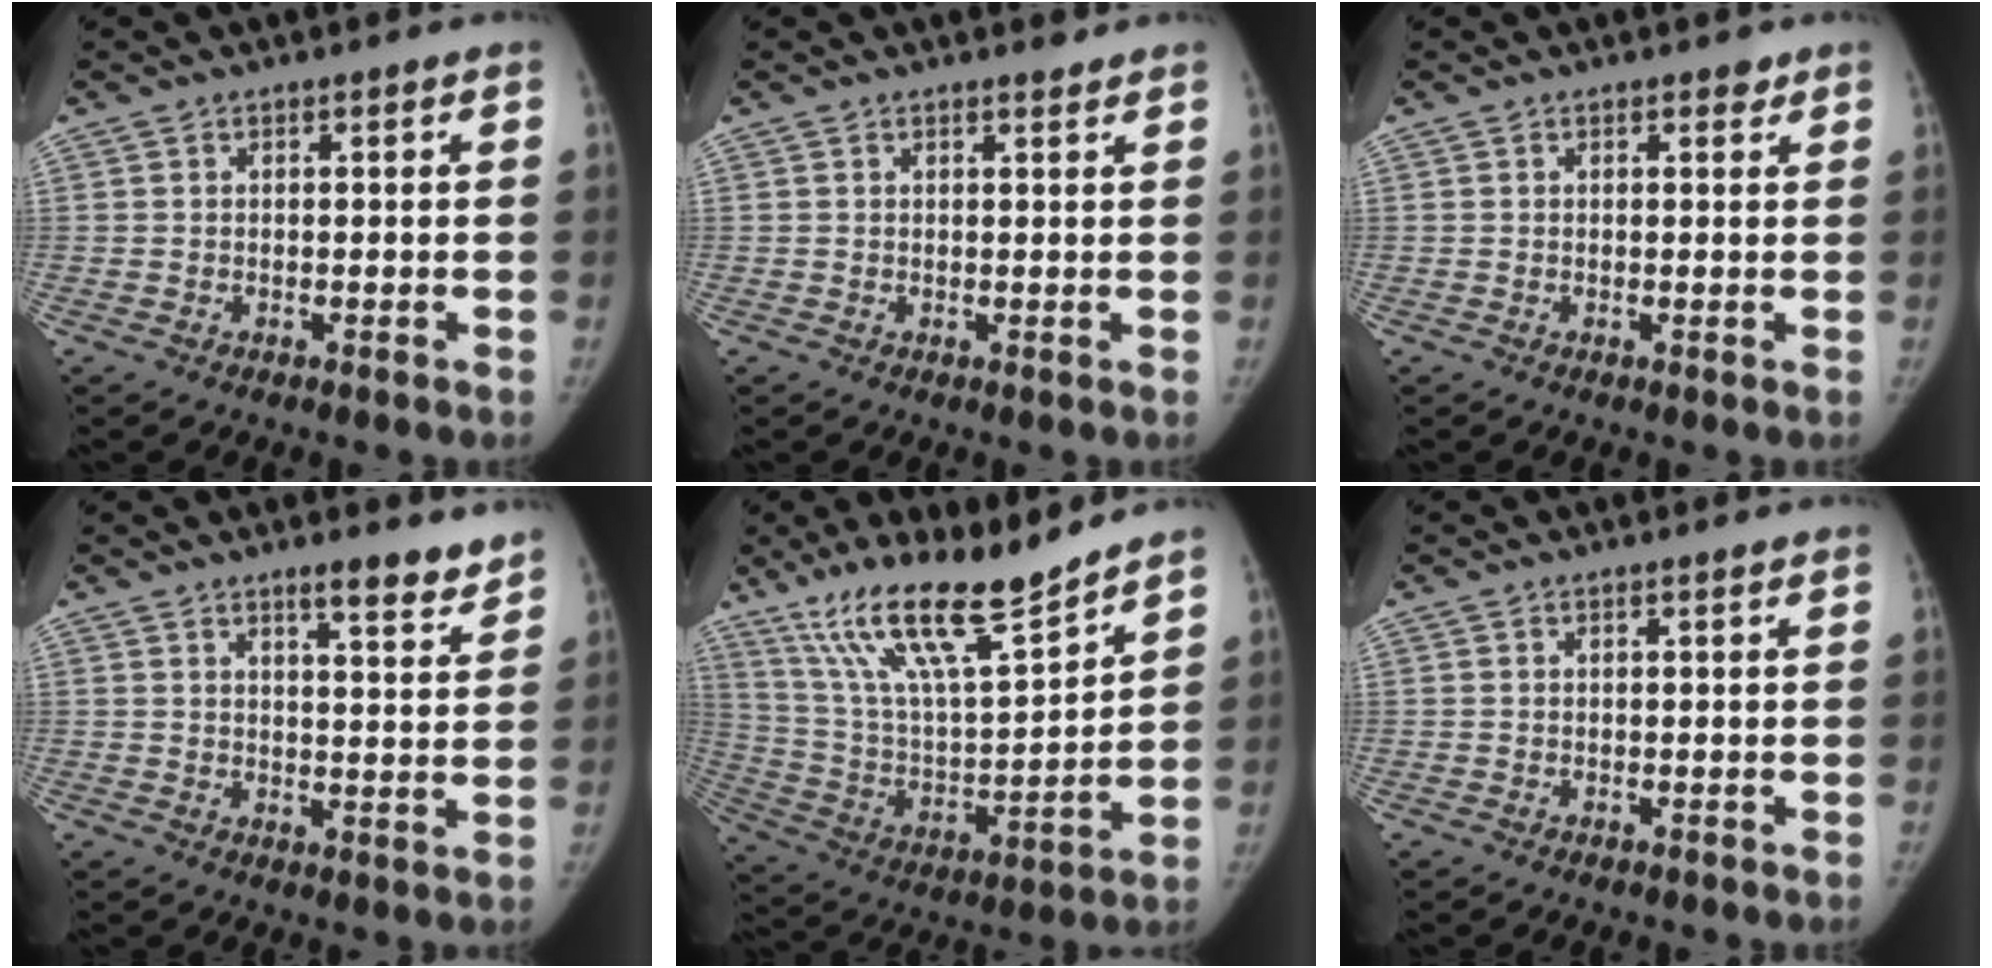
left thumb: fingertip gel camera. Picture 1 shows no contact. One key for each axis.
{"total": 1.3, "fx": 1.2, "fy": 0.3, "fz": 0.5, "tx": -0.005, "ty": -0.009, "tz": 0.017}
{"total": 1.1, "fx": 0.8, "fy": 0.7, "fz": 0.4, "tx": 0.008, "ty": -0.004, "tz": 0.008}
{"total": 6.9, "fx": 5.4, "fy": 1.4, "fz": 4.1, "tx": -0.039, "ty": -0.038, "tz": 0.076}
{"total": 19.5, "fx": 14.9, "fy": 3.5, "fz": 12.1, "tx": -0.191, "ty": -0.075, "tz": 0.279}
{"total": 0.5, "fx": 0.4, "fy": 0.1, "fz": 0.3, "tx": -0.007, "ty": -0.001, "tz": 0.006}